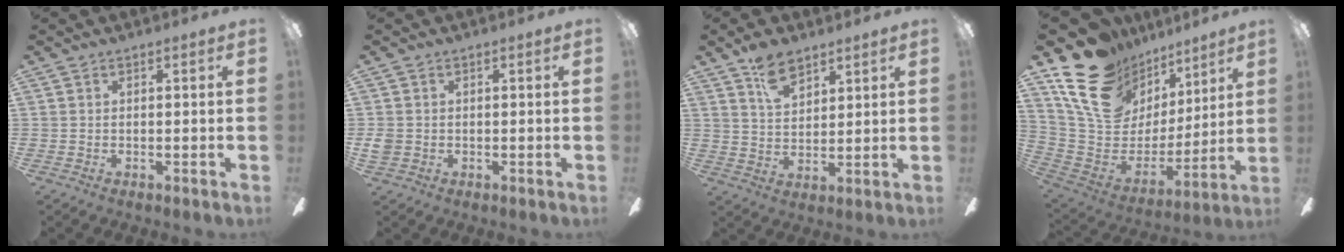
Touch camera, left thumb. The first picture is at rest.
{"total": 2.5, "force": [0.0, 2.3, 1.0], "torque": [-0.016, 0.005, 0.002]}
{"total": 8.3, "force": [5.7, 4.6, 4.0], "torque": [-0.071, -0.019, 0.106]}
{"total": 22.1, "force": [13.2, 15.0, 9.3], "torque": [-0.170, -0.066, 0.260]}